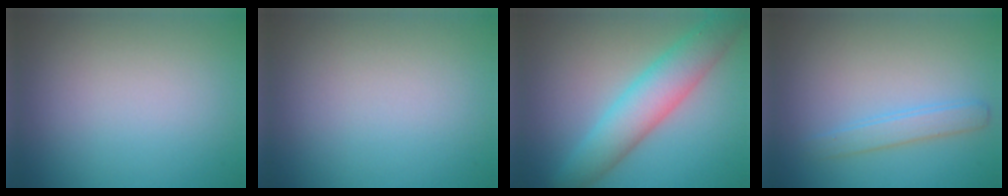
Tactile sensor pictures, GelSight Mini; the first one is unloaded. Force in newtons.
{"total": 0.0}
{"total": 6.1, "press": 6.1, "slide": 0.2}
{"total": 2.0, "press": 2.0, "slide": 0.0}